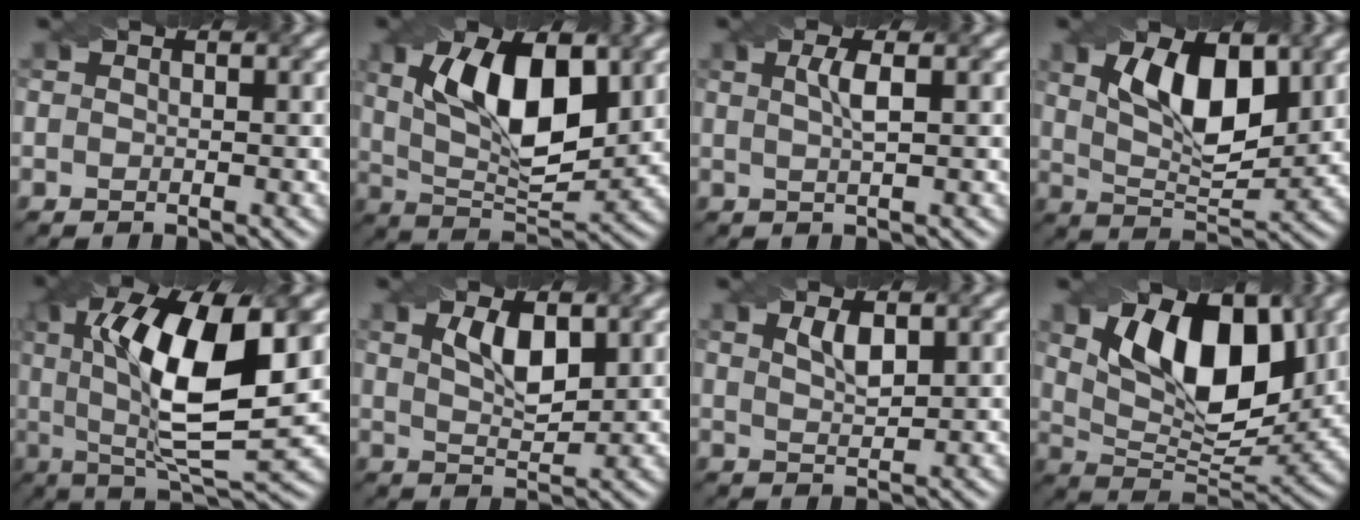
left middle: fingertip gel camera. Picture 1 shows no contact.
{"total": 10.5, "force": [2.8, 4.6, 9.0], "torque": [-0.149, 0.007, 0.043]}
{"total": 2.2, "force": [0.5, 0.5, 2.0], "torque": [-0.036, 0.004, 0.006]}
{"total": 8.0, "force": [2.6, 3.6, 6.6], "torque": [-0.115, 0.004, 0.046]}
{"total": 13.0, "force": [2.3, 4.4, 12.1], "torque": [-0.205, 0.003, 0.039]}
{"total": 4.0, "force": [1.7, 1.6, 3.2], "torque": [-0.064, 0.000, 0.033]}
{"total": 2.2, "force": [1.2, 0.7, 1.7], "torque": [-0.033, -0.001, 0.025]}
{"total": 11.4, "force": [3.9, 5.8, 9.0], "torque": [-0.144, -0.002, 0.064]}